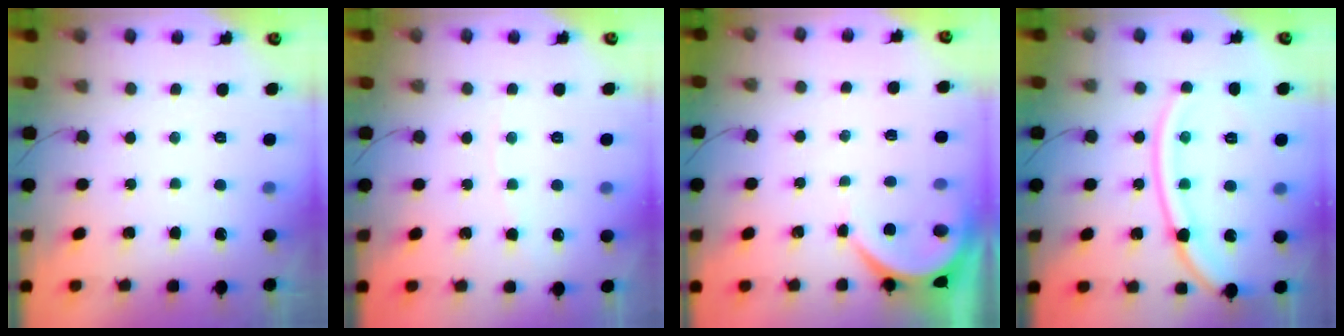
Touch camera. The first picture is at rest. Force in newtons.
{"total": 3.3, "press": 3.3, "slide": 0.3}
{"total": 4.0, "press": 3.9, "slide": 0.6}
{"total": 14.1, "press": 14.0, "slide": 0.8}